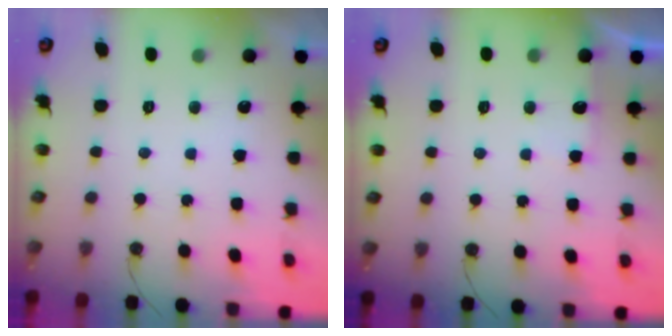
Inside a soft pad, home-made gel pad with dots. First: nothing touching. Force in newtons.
{"total": 3.8, "press": 3.8, "slide": 0.3}